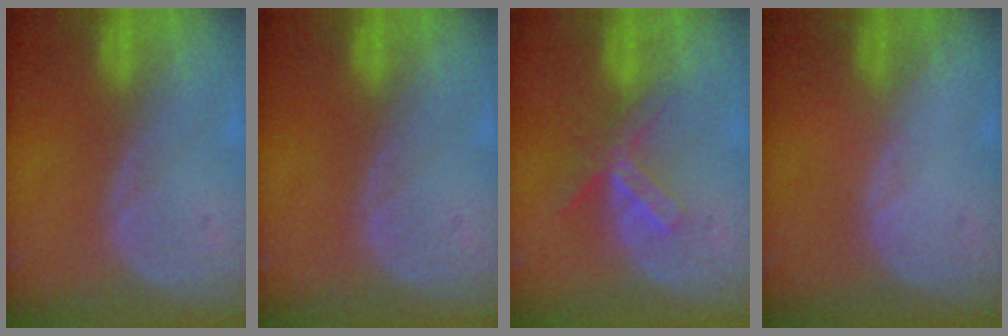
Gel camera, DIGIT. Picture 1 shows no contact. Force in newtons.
{"total": 0.0}
{"total": 5.2, "press": 5.0, "slide": 1.7}
{"total": 0.0}